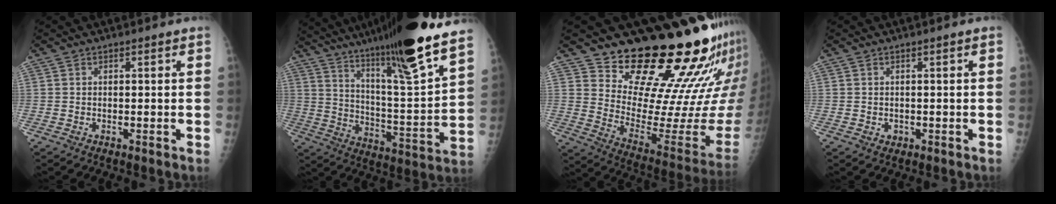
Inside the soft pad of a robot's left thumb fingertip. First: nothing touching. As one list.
[{"total": 25.1, "force": [18.9, 1.1, 16.4], "torque": [-0.254, -0.089, 0.302]}, {"total": 22.5, "force": [18.1, 5.4, 12.2], "torque": [-0.136, -0.172, 0.260]}, {"total": 0.9, "force": [-0.1, 0.8, 0.5], "torque": [-0.002, 0.003, 0.002]}]